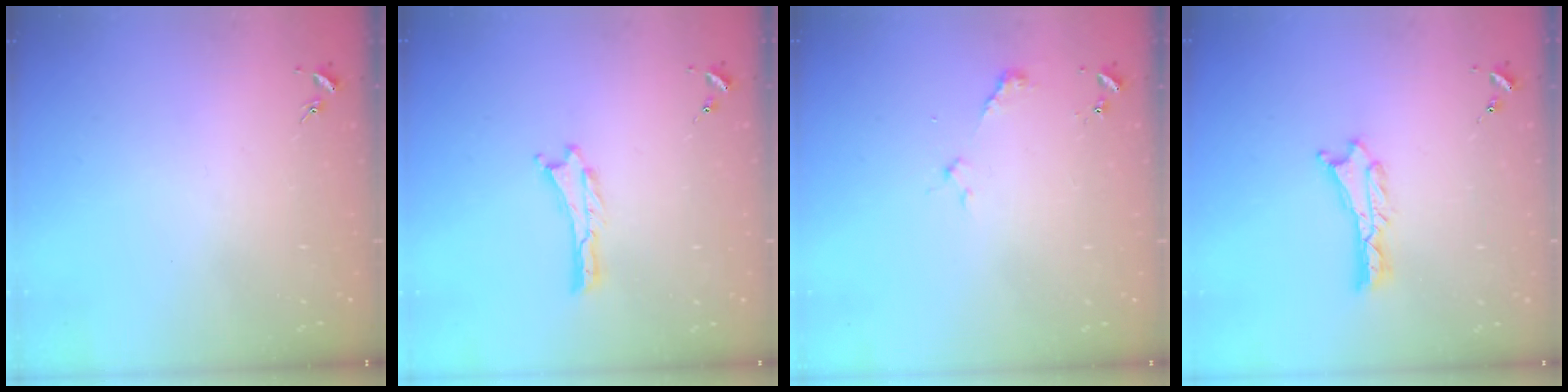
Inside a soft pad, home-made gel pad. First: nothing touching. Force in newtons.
{"total": 0.0}
{"total": 2.3, "press": 2.3, "slide": 0.1}
{"total": 1.3, "press": 1.3, "slide": 0.1}